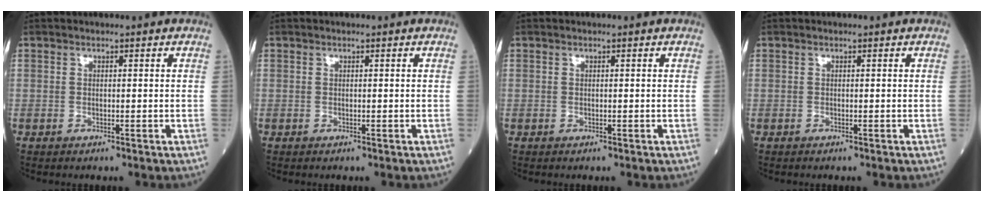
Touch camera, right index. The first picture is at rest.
{"total": 0.0}
{"total": 0.0}
{"total": 0.0}